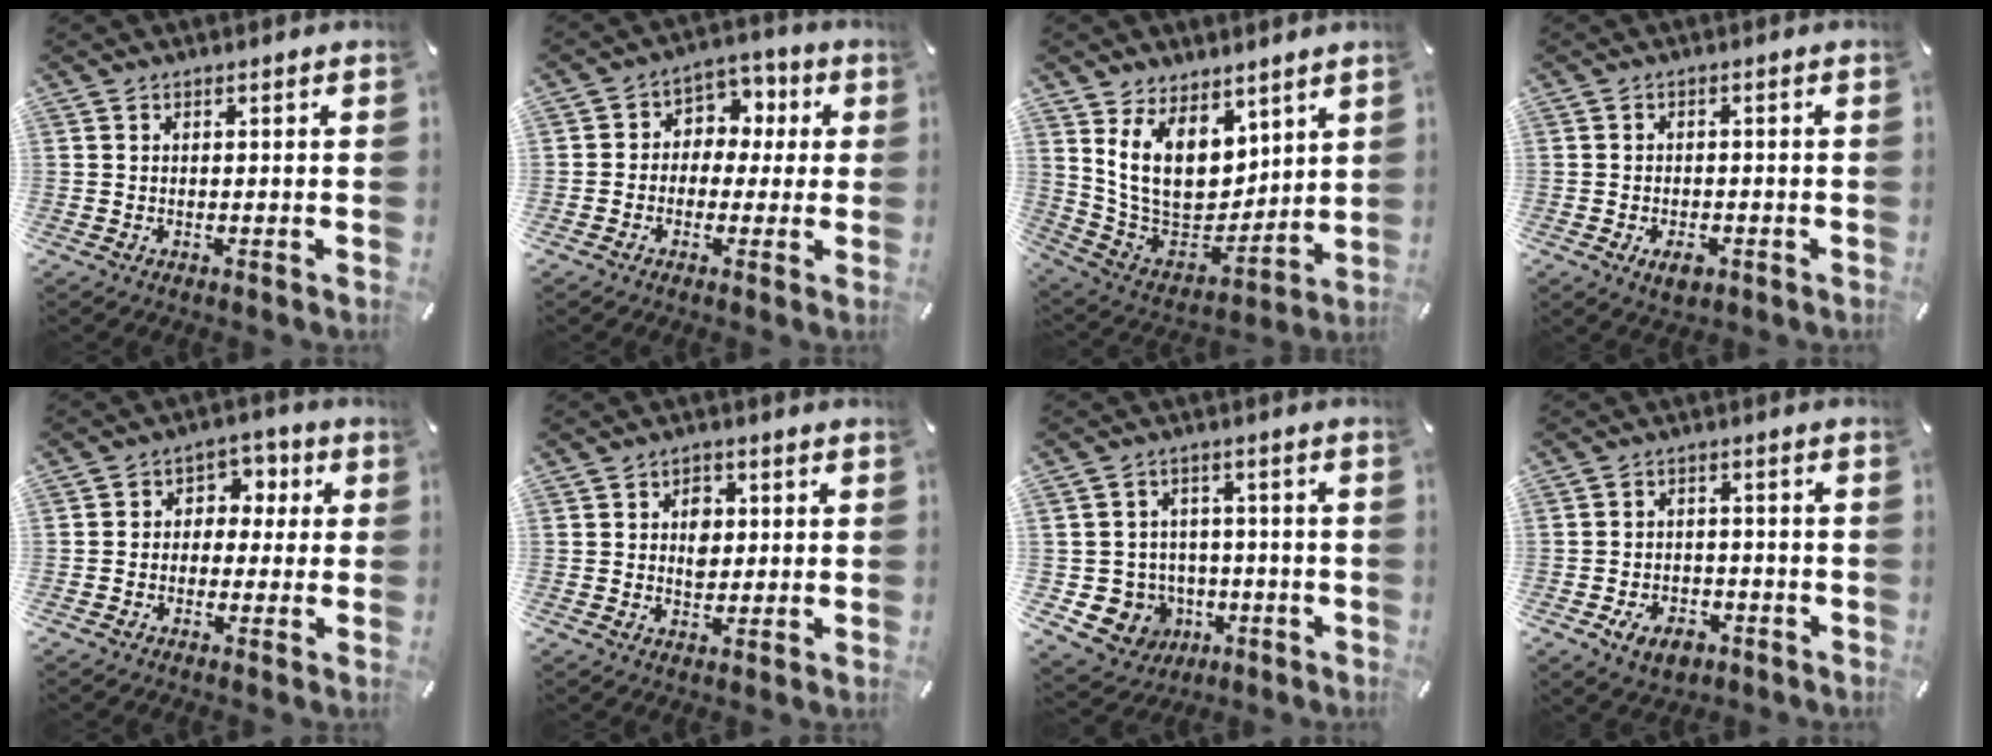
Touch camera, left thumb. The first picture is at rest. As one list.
[{"total": 6.9, "force": [-0.7, 6.5, 2.1], "torque": [-0.036, 0.012, -0.017]}, {"total": 14.7, "force": [6.8, 10.5, 7.8], "torque": [-0.162, -0.057, 0.133]}, {"total": 3.6, "force": [-1.7, 2.3, 2.2], "torque": [-0.050, 0.003, -0.033]}, {"total": 6.1, "force": [-1.3, 5.5, 2.4], "torque": [-0.025, 0.022, -0.031]}, {"total": 5.4, "force": [0.6, 4.4, 3.1], "torque": [-0.023, -0.005, 0.002]}, {"total": 8.3, "force": [-1.9, 8.1, 1.1], "torque": [-0.037, 0.009, -0.028]}, {"total": 6.3, "force": [-3.4, 4.4, 3.0], "torque": [-0.055, 0.020, -0.059]}]